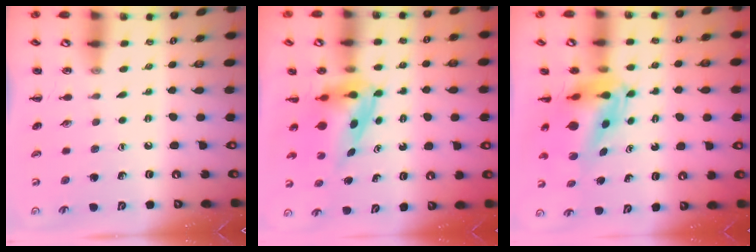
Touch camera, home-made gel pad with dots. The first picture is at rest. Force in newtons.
{"total": 4.0, "press": 3.9, "slide": 0.7}
{"total": 7.6, "press": 7.2, "slide": 2.4}